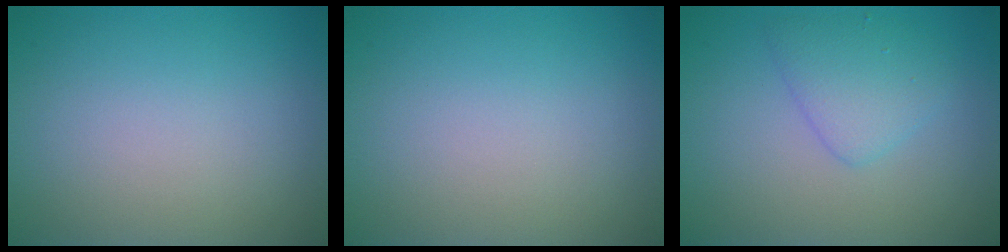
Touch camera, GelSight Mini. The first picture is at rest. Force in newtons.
{"total": 0.0}
{"total": 2.6, "press": 2.6, "slide": 0.2}